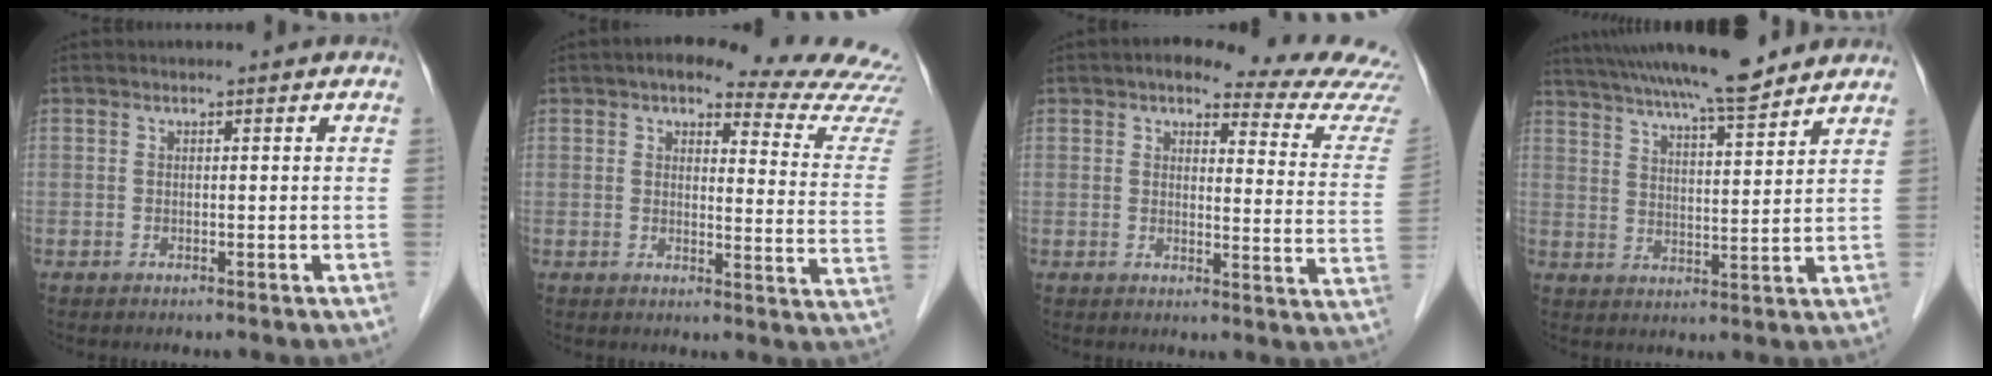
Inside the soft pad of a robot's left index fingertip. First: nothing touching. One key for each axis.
{"total": 17.1, "fx": 15.0, "fy": 2.8, "fz": 7.8, "tx": -0.081, "ty": -0.050, "tz": 0.146}
{"total": 15.5, "fx": 13.5, "fy": 2.4, "fz": 7.2, "tx": -0.074, "ty": -0.042, "tz": 0.128}
{"total": 16.1, "fx": 14.2, "fy": 0.8, "fz": 7.6, "tx": -0.130, "ty": 0.019, "tz": 0.217}